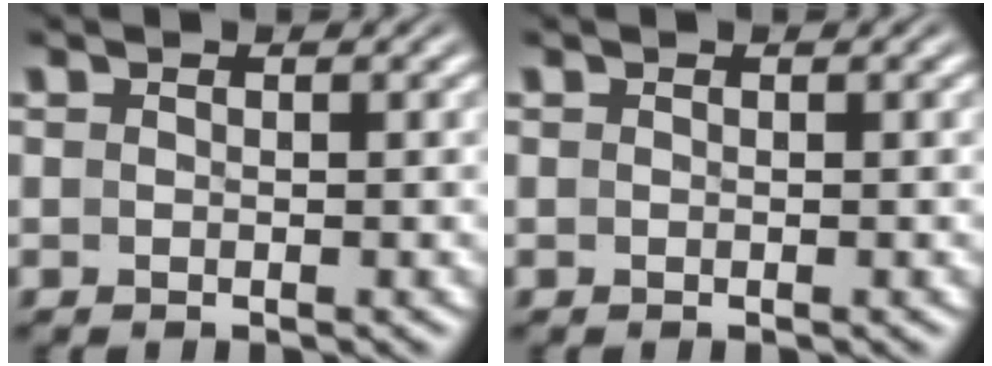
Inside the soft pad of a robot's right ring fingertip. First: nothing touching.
{"total": 0.0}